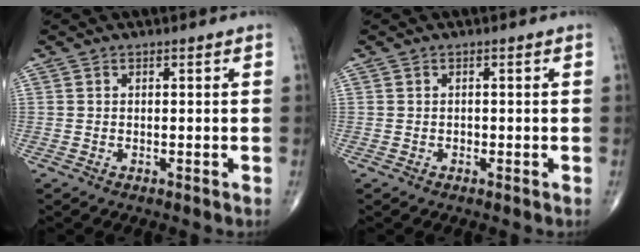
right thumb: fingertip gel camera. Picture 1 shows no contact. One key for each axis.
{"total": 0.5, "fx": -0.2, "fy": 0.4, "fz": 0.2, "tx": 0.000, "ty": 0.003, "tz": -0.005}